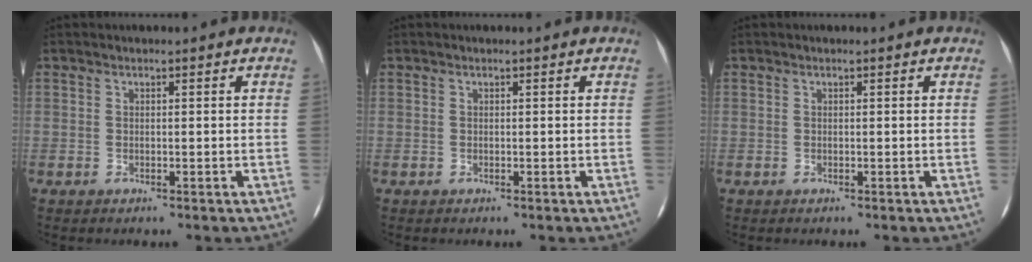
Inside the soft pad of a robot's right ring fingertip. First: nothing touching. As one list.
[{"total": 0.0}, {"total": 0.0}]